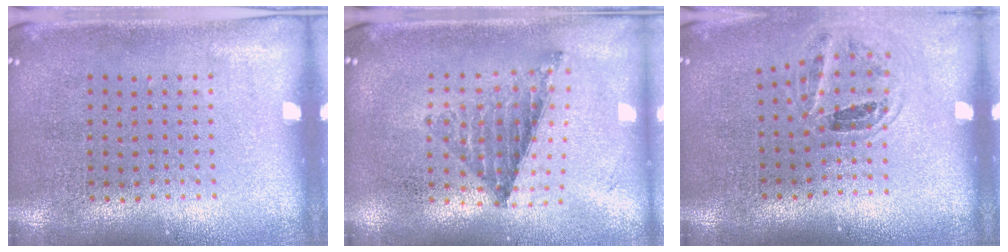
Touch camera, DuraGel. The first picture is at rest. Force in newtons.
{"total": 0.8, "press": 0.8, "slide": 0.1}
{"total": 1.1, "press": 1.0, "slide": 0.3}